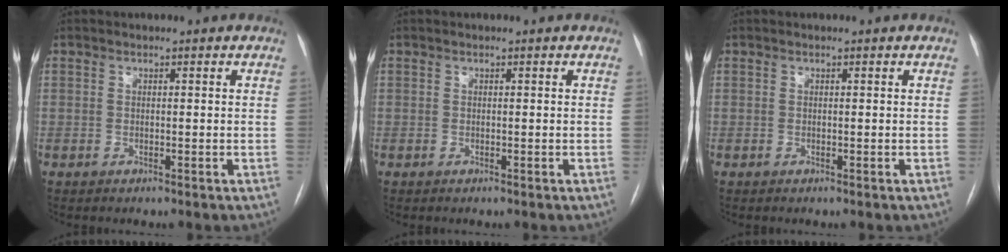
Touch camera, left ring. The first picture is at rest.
{"total": 0.0}
{"total": 0.0}